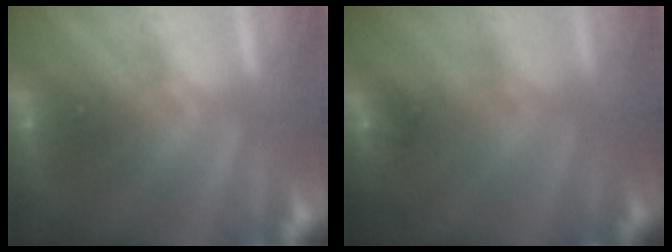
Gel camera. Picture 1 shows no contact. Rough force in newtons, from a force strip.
{"total": 1.4}